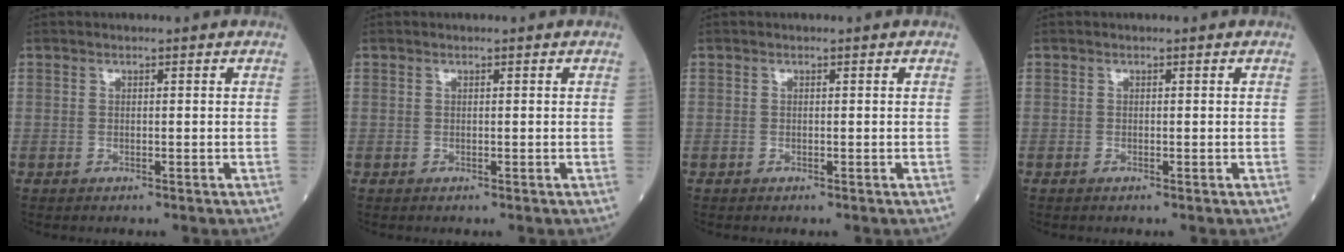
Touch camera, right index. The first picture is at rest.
{"total": 0.0}
{"total": 0.0}
{"total": 0.0}